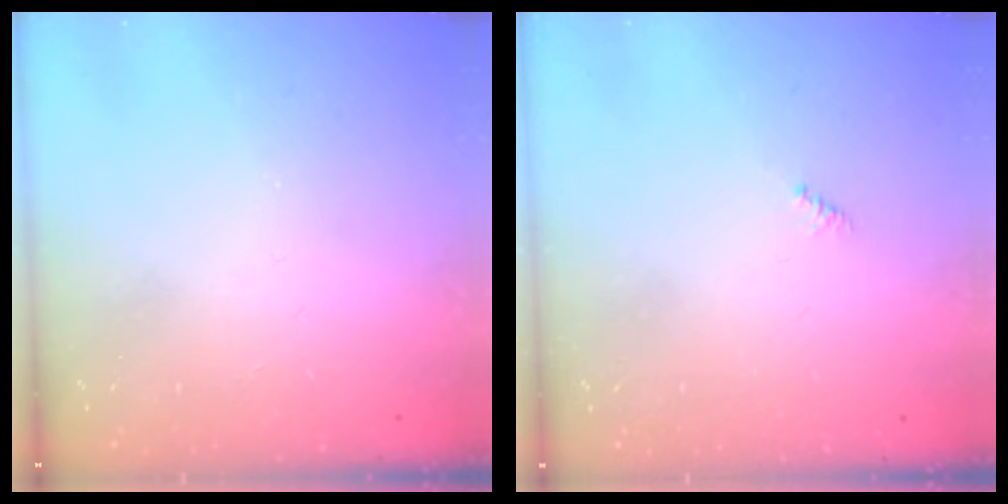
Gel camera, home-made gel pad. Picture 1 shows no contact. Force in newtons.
{"total": 0.0}